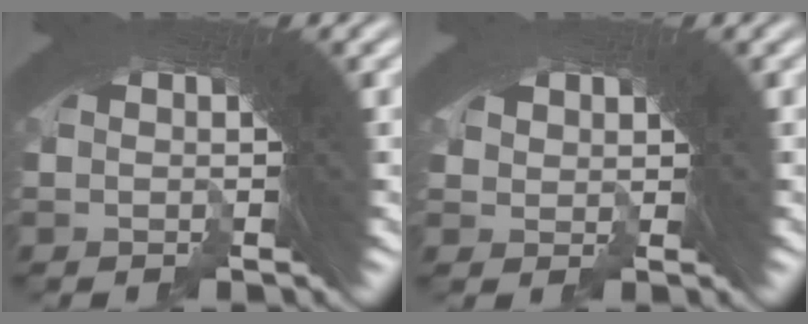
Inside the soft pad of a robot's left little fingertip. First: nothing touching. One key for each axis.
{"total": 1.9, "fx": -1.2, "fy": 0.3, "fz": -1.4, "tx": 0.003, "ty": -0.023, "tz": -0.008}